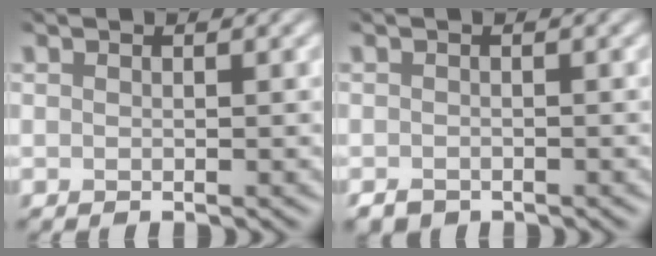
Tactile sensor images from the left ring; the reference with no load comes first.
{"total": 0.8, "force": [-0.7, 0.3, 0.2], "torque": [-0.013, 0.002, -0.001]}